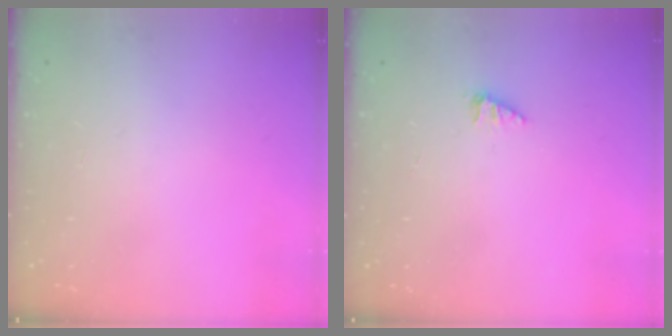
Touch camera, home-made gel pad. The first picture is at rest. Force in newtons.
{"total": 1.4, "press": 1.4, "slide": 0.3}